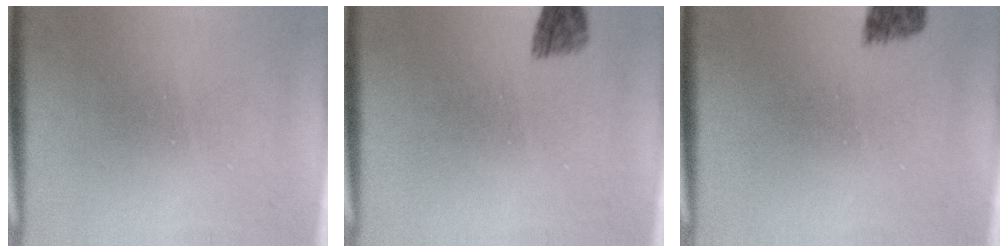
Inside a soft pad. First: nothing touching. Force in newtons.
{"total": 1.9}
{"total": 1.9}